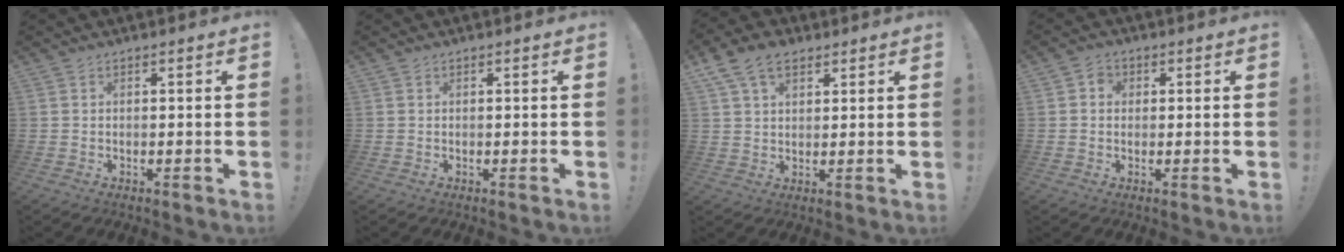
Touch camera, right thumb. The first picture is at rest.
{"total": 0.0}
{"total": 8.8, "force": [4.8, 5.6, 4.8], "torque": [-0.084, -0.005, 0.093]}
{"total": 3.2, "force": [0.2, 2.9, 1.5], "torque": [-0.021, 0.004, 0.003]}